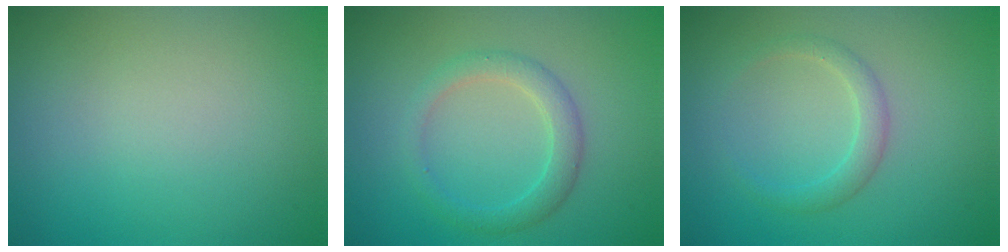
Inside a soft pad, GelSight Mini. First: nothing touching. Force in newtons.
{"total": 2.6, "press": 2.6, "slide": 0.0}
{"total": 1.7, "press": 1.7, "slide": 0.1}